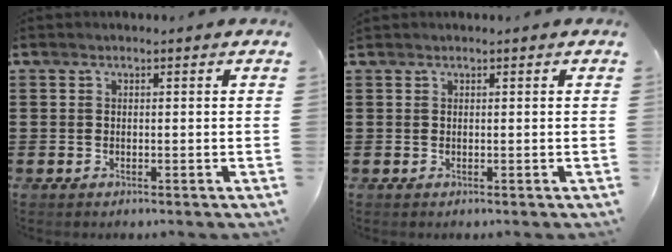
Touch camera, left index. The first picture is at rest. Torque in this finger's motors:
{"motor_torque": [-0.03, -0.14, -0.05, 0.01]}